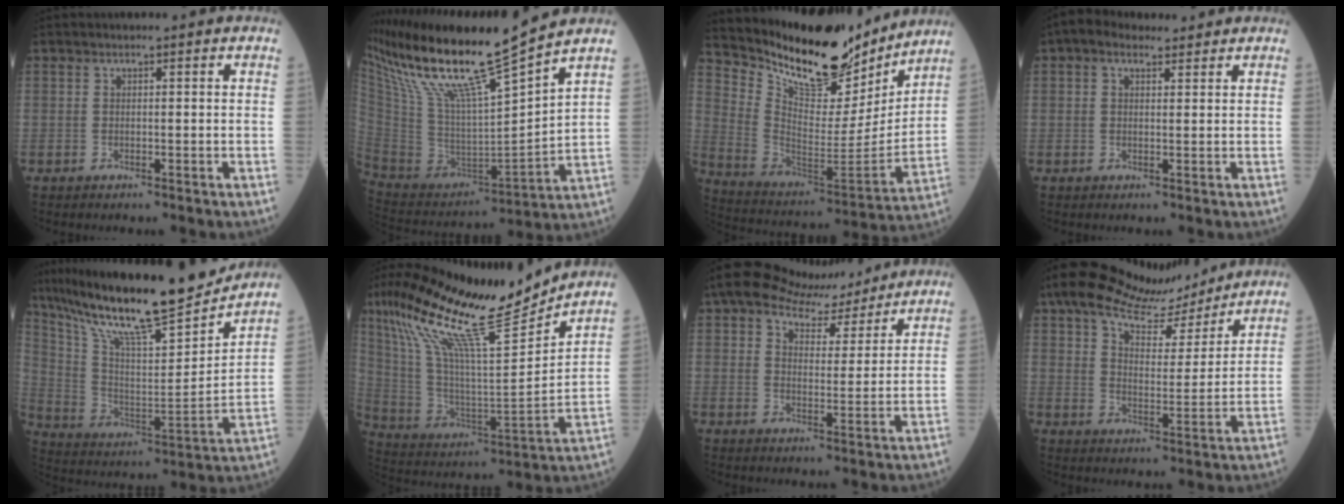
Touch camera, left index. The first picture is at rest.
{"total": 20.3, "force": [15.9, -0.5, 12.7], "torque": [-0.241, -0.013, 0.300]}
{"total": 19.3, "force": [17.2, 5.4, 6.9], "torque": [-0.132, -0.038, 0.281]}
{"total": 3.4, "force": [2.3, 2.0, 1.6], "torque": [-0.042, 0.027, 0.042]}
{"total": 23.1, "force": [19.4, 1.8, 12.4], "torque": [-0.228, -0.009, 0.323]}
{"total": 20.7, "force": [15.9, 0.8, 13.2], "torque": [-0.241, -0.001, 0.288]}
{"total": 9.5, "force": [8.0, 3.8, 3.5], "torque": [-0.063, 0.018, 0.122]}
{"total": 13.1, "force": [11.3, 3.6, 5.5], "torque": [-0.098, 0.012, 0.176]}